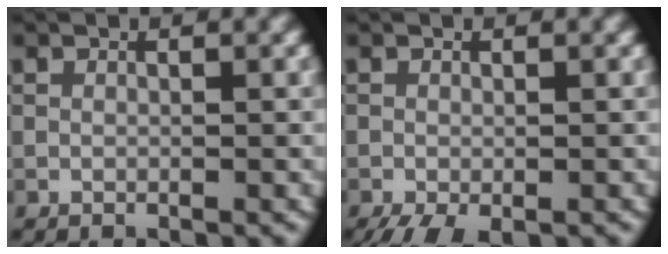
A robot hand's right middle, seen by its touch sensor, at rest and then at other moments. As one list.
[{"total": 3.2, "force": [-2.2, 1.0, 2.1], "torque": [-0.037, -0.010, -0.035]}]